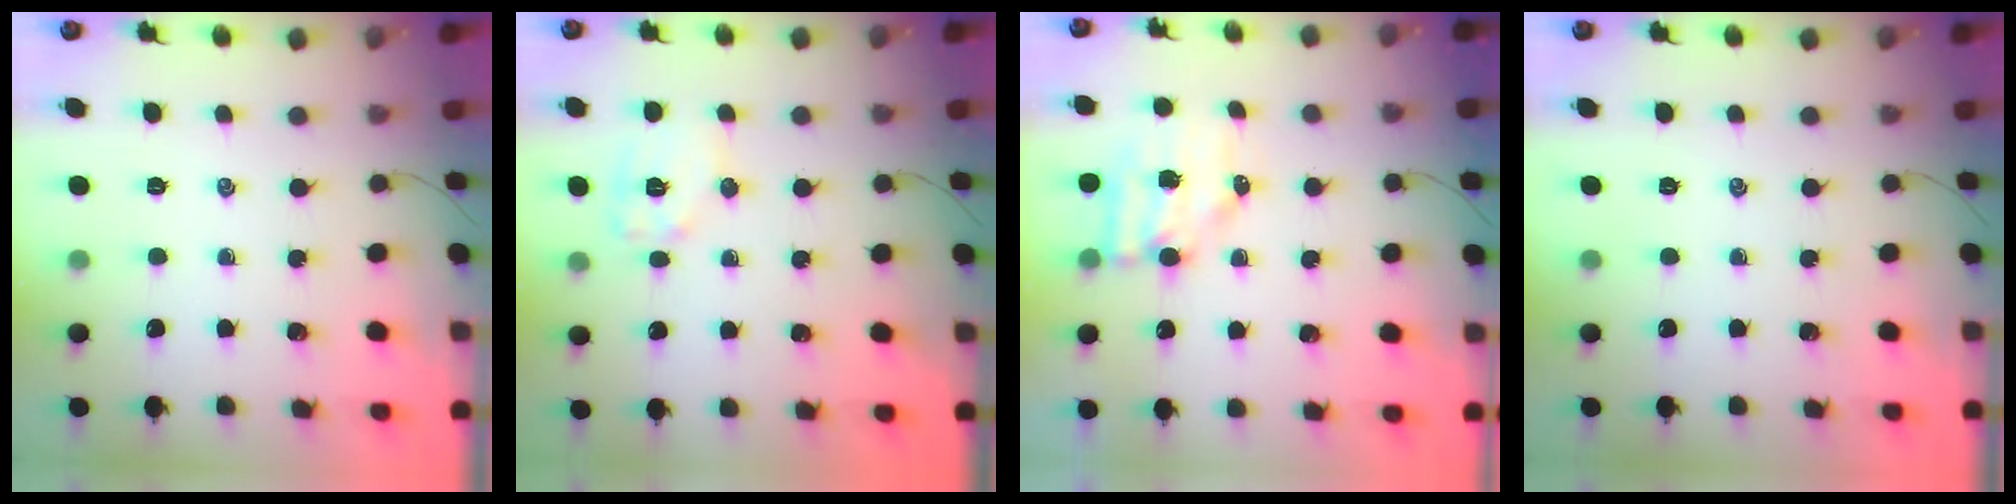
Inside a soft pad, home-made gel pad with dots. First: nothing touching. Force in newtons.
{"total": 8.5, "press": 8.5, "slide": 0.2}
{"total": 7.8, "press": 7.8, "slide": 0.8}
{"total": 0.0}